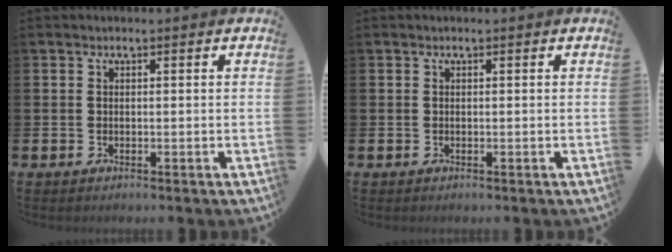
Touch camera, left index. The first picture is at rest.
{"total": 0.0}